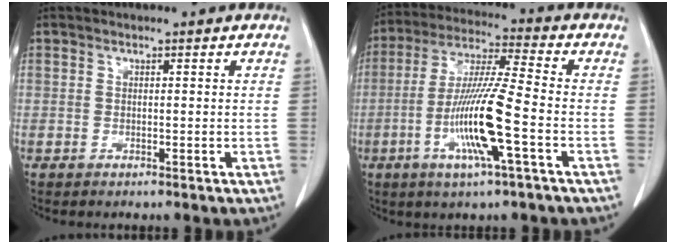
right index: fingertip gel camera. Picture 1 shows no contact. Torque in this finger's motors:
{"motor_torque": [2.14, 0.00, 1.05, 0.21]}